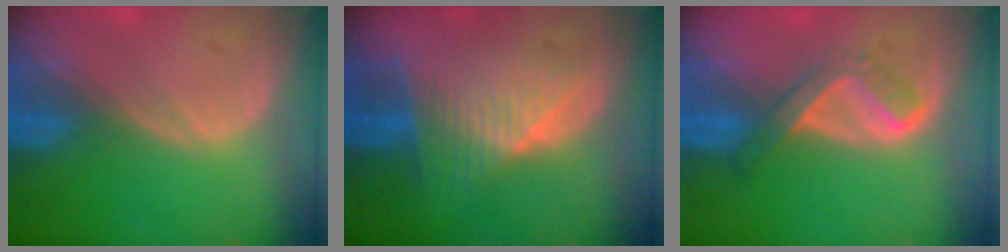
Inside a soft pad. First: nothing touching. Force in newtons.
{"total": 7.9, "press": 7.0, "slide": 3.6}
{"total": 5.3, "press": 4.4, "slide": 3.0}